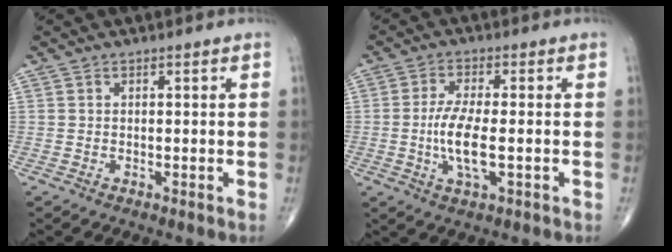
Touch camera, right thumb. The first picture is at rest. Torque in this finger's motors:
{"motor_torque": [1.84, 3.17, 0.98, 0.29, 0.26]}